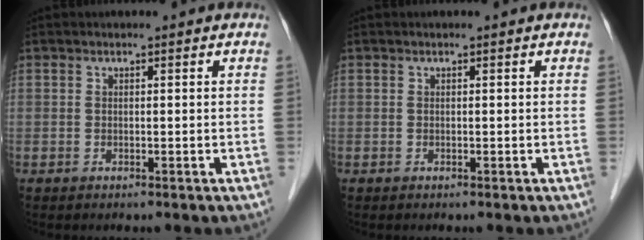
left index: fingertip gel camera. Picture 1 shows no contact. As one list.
[{"total": 0.0}]